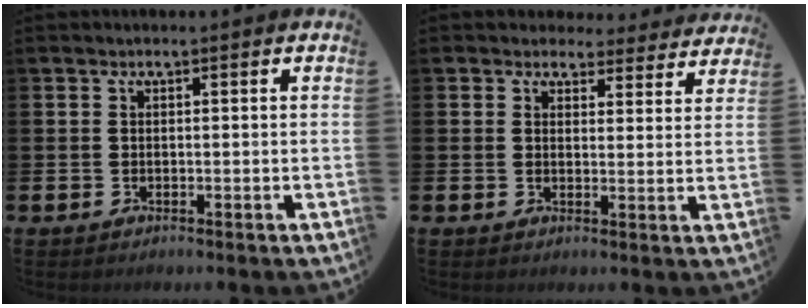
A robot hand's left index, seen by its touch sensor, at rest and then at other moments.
{"total": 3.5, "force": [3.2, 1.5, 0.0], "torque": [-0.005, -0.019, 0.053]}